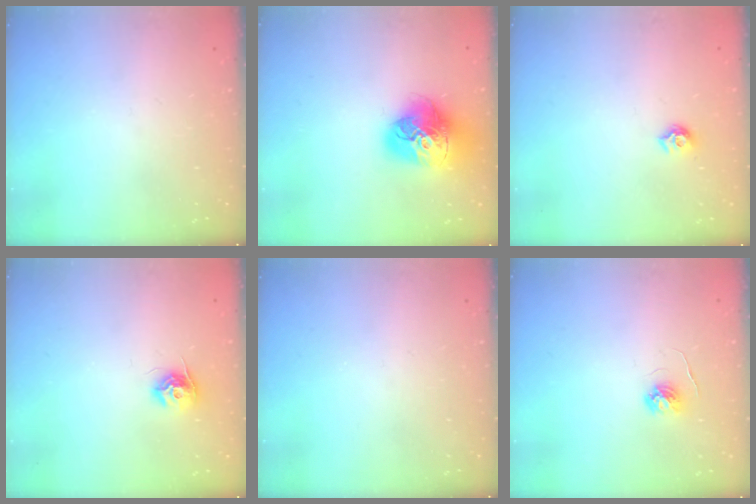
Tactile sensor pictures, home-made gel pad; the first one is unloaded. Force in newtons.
{"total": 18.3, "press": 18.1, "slide": 2.2}
{"total": 6.4, "press": 6.4, "slide": 0.6}
{"total": 8.6, "press": 8.6, "slide": 0.2}
{"total": 0.0}
{"total": 4.4, "press": 4.4, "slide": 0.3}